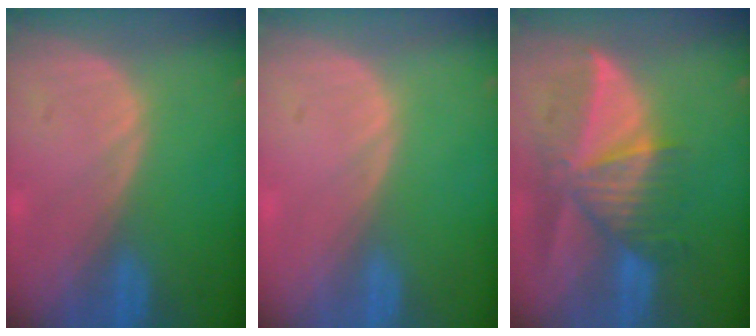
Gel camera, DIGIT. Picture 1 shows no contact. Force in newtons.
{"total": 0.0}
{"total": 9.2, "press": 8.3, "slide": 4.0}